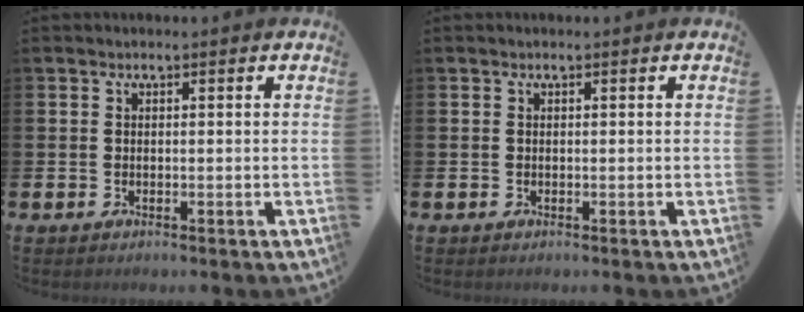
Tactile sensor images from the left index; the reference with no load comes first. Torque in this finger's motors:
{"motor_torque": [-0.01, 0.01, 0.00, 0.00]}